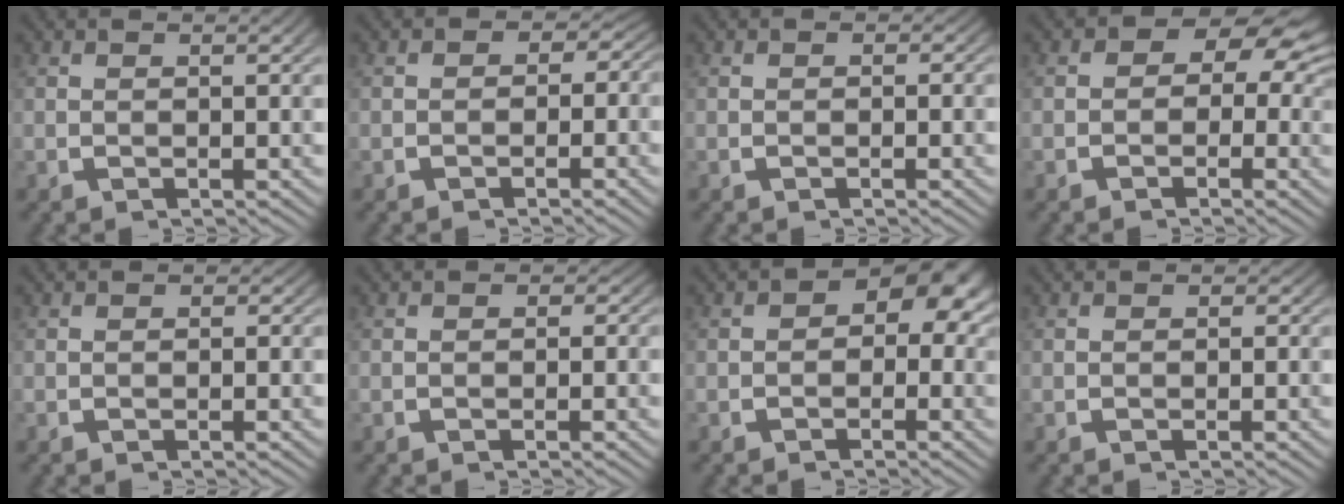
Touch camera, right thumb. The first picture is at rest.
{"total": 2.8, "force": [-0.3, 2.5, 1.2], "torque": [-0.002, -0.001, -0.013]}
{"total": 0.0}
{"total": 5.2, "force": [0.8, 3.7, 3.6], "torque": [-0.044, -0.002, 0.010]}
{"total": 0.5, "force": [-0.3, 0.4, 0.1], "torque": [0.004, -0.002, -0.008]}
{"total": 0.8, "force": [-0.4, 0.7, 0.1], "torque": [0.007, -0.002, -0.012]}
{"total": 6.2, "force": [0.4, 4.0, 4.7], "torque": [-0.054, -0.002, 0.006]}
{"total": 0.0}